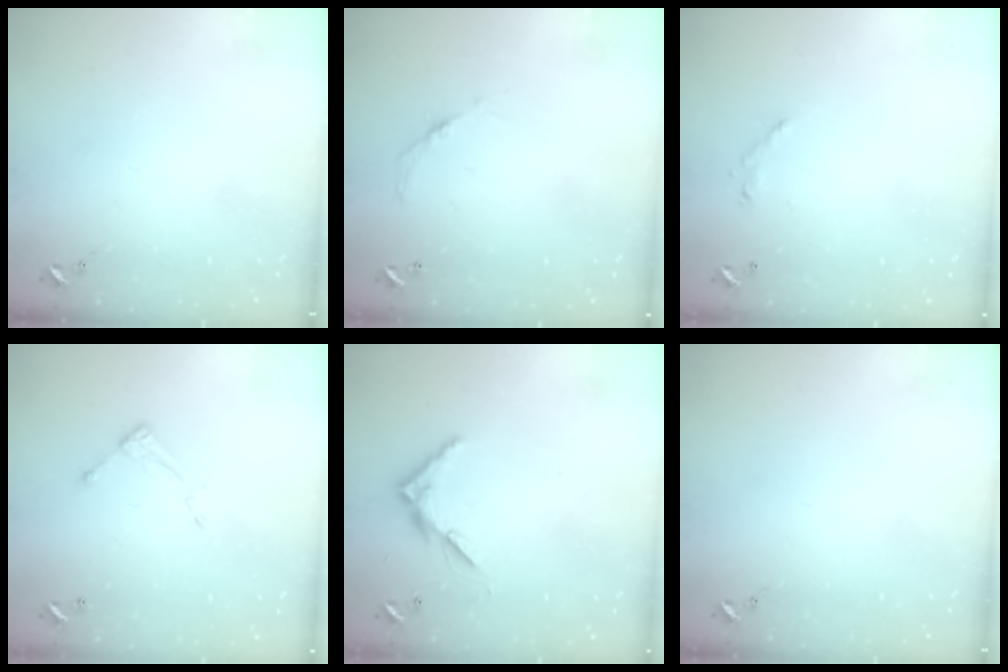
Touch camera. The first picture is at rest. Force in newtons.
{"total": 5.0, "press": 5.0, "slide": 0.3}
{"total": 6.0, "press": 6.0, "slide": 0.4}
{"total": 4.7, "press": 4.6, "slide": 0.4}
{"total": 7.4, "press": 7.4, "slide": 0.4}
{"total": 0.0}